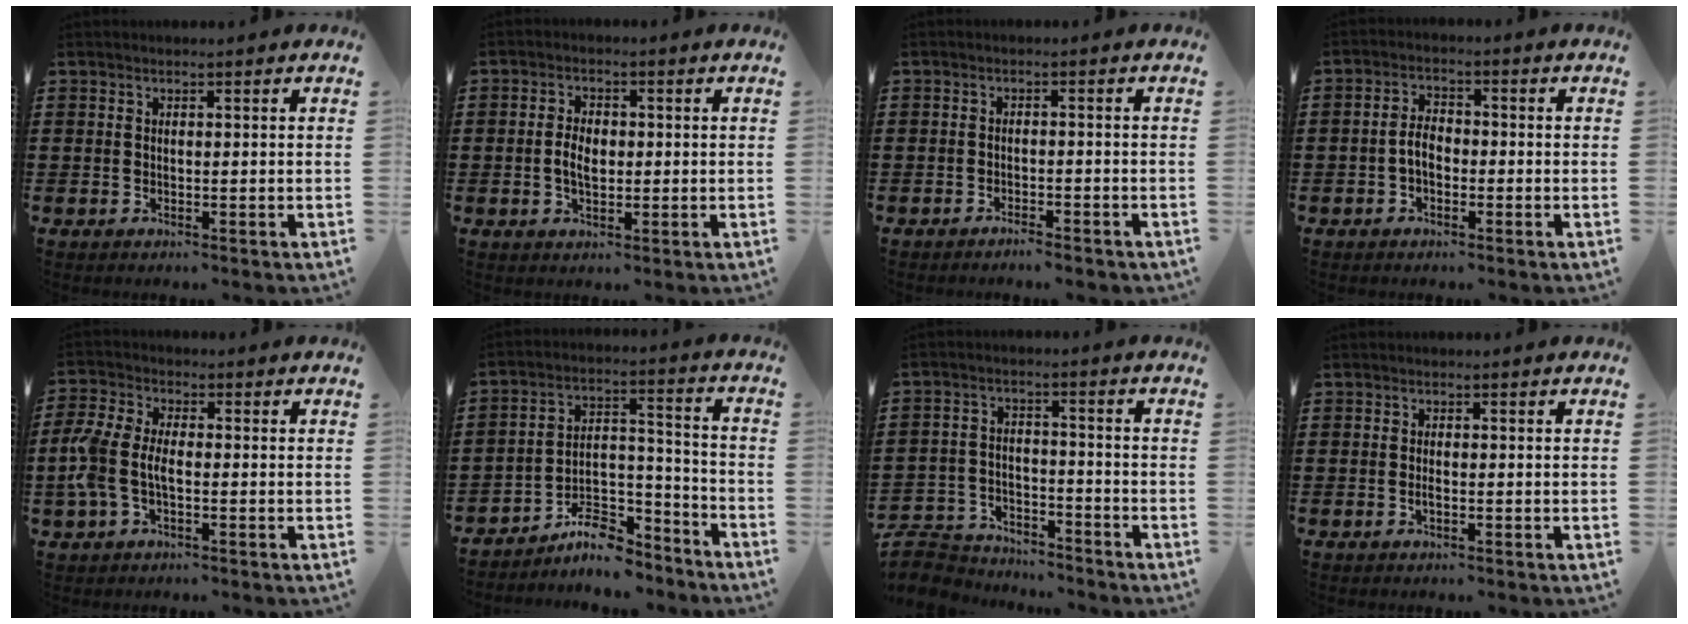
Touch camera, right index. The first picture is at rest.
{"total": 3.6, "force": [-0.3, 2.1, 2.9], "torque": [-0.064, 0.004, -0.009]}
{"total": 1.6, "force": [-1.6, 0.1, 0.5], "torque": [-0.012, 0.001, -0.031]}
{"total": 3.3, "force": [-1.0, 2.0, 2.5], "torque": [-0.054, 0.004, -0.022]}
{"total": 5.8, "force": [-1.3, 3.2, 4.7], "torque": [-0.134, -0.008, -0.036]}
{"total": 8.5, "force": [-7.4, 2.9, 3.1], "torque": [-0.045, 0.026, -0.138]}
{"total": 5.9, "force": [-5.7, 1.5, 0.3], "torque": [-0.025, 0.012, -0.120]}
{"total": 1.0, "force": [-0.3, 0.3, 0.9], "torque": [-0.018, -0.004, -0.005]}